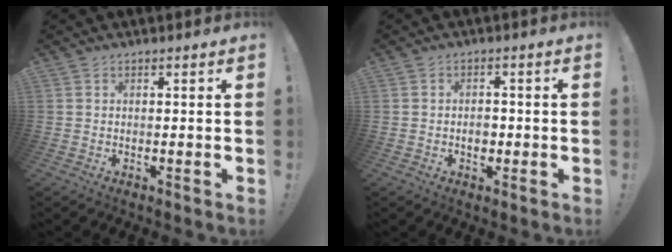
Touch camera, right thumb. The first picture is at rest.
{"total": 3.5, "force": [-1.0, 2.6, 2.1], "torque": [-0.023, 0.001, -0.020]}